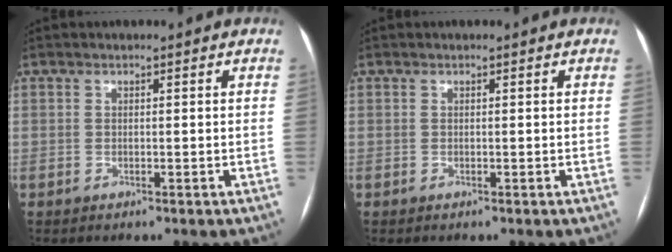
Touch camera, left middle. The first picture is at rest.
{"total": 0.0}